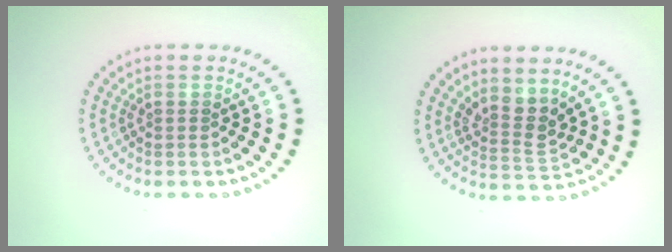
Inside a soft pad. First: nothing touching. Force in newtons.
{"total": 2.5, "press": 1.9, "slide": 1.7}